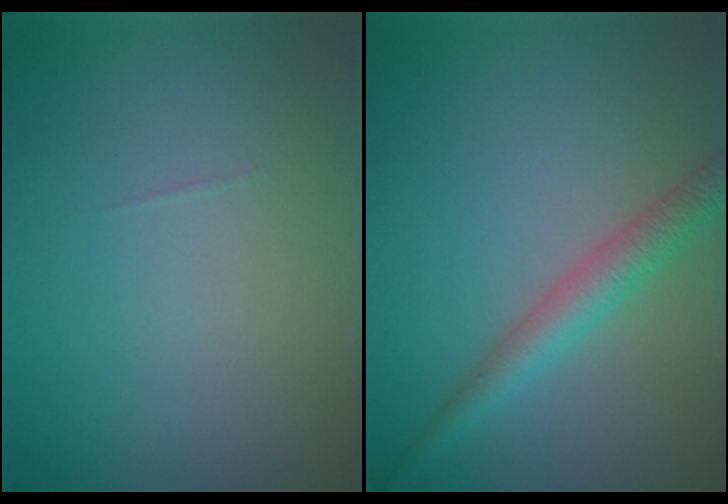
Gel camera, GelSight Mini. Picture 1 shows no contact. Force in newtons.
{"total": 3.1, "press": 3.1, "slide": 0.1}